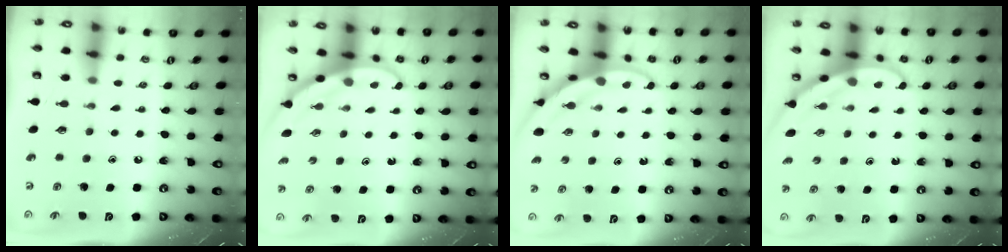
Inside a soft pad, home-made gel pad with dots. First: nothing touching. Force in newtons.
{"total": 3.1, "press": 3.1, "slide": 0.1}
{"total": 3.3, "press": 3.3, "slide": 0.2}
{"total": 3.2, "press": 3.2, "slide": 0.1}